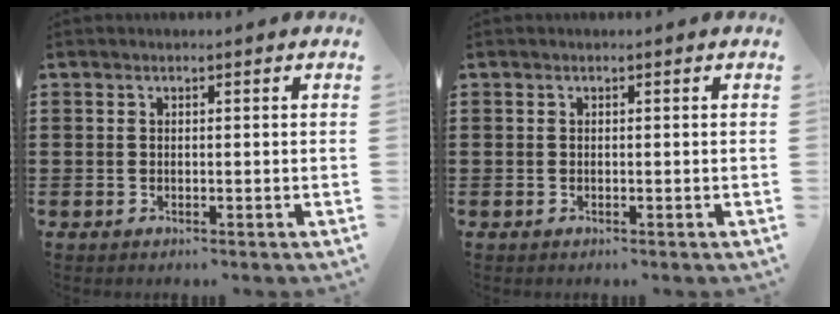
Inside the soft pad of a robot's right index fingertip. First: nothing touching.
{"total": 0.0}